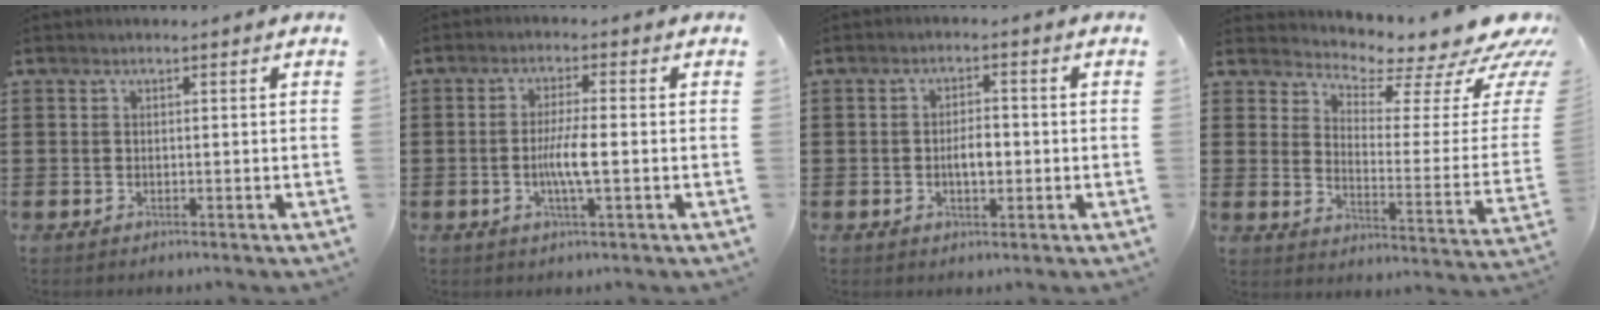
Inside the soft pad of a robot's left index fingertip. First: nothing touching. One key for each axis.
{"total": 5.0, "fx": -0.8, "fy": 0.5, "fz": 4.9, "tx": -0.094, "ty": -0.002, "tz": -0.019}
{"total": 3.3, "fx": -0.4, "fy": 1.4, "fz": 3.0, "tx": -0.049, "ty": 0.001, "tz": -0.009}
{"total": 6.0, "fx": 5.3, "fy": 1.4, "fz": 2.5, "tx": -0.045, "ty": -0.059, "tz": 0.084}